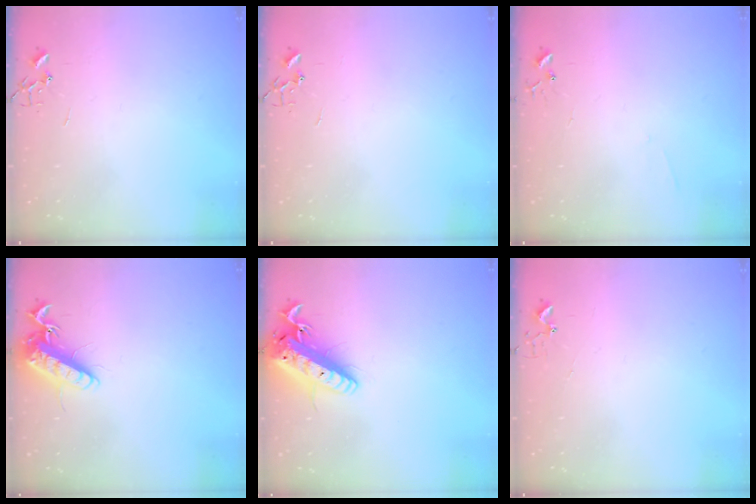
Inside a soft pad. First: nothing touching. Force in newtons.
{"total": 0.0}
{"total": 3.8, "press": 3.7, "slide": 0.6}
{"total": 14.3, "press": 14.1, "slide": 2.1}
{"total": 16.9, "press": 16.6, "slide": 3.2}
{"total": 2.9, "press": 2.9, "slide": 0.3}